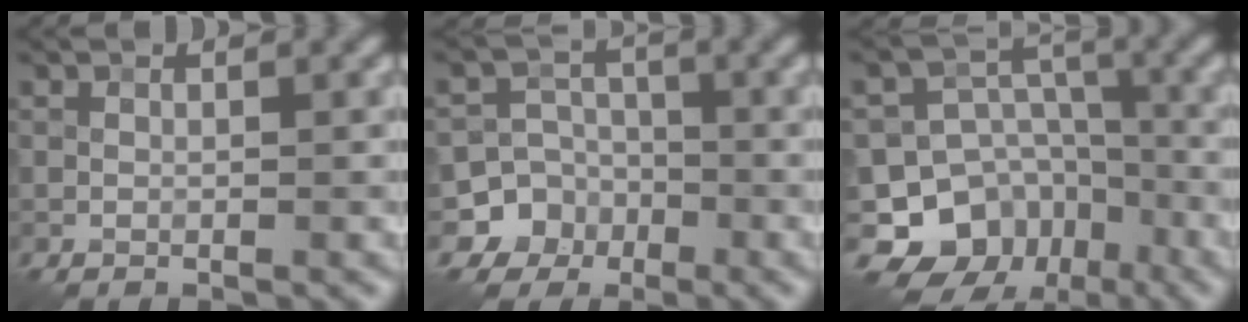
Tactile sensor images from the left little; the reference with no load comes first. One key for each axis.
{"total": 7.1, "fx": -3.1, "fy": 6.4, "fz": 0.2, "tx": 0.012, "ty": -0.006, "tz": -0.072}
{"total": 11.4, "fx": -7.2, "fy": 8.4, "fz": 2.8, "tx": -0.050, "ty": 0.011, "tz": -0.117}